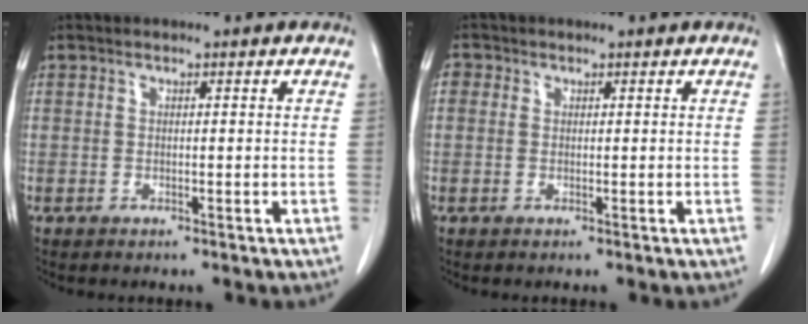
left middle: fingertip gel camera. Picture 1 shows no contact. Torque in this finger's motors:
{"motor_torque": [0.14, -0.14, 0.15, 0.04]}